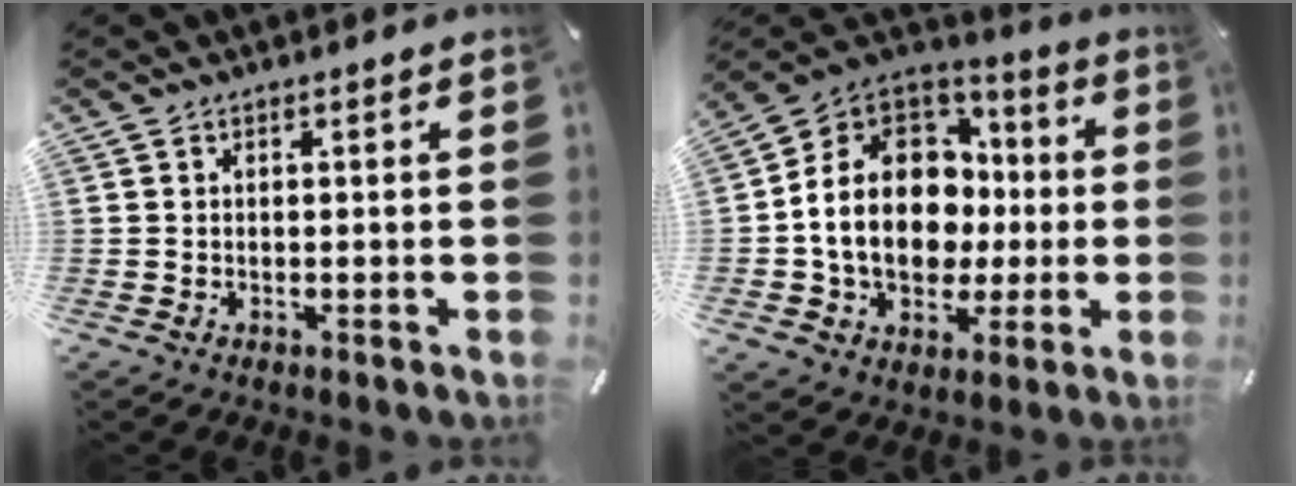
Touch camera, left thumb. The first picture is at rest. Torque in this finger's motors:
{"motor_torque": [1.04, 1.18, 0.72, -0.16, 0.67]}